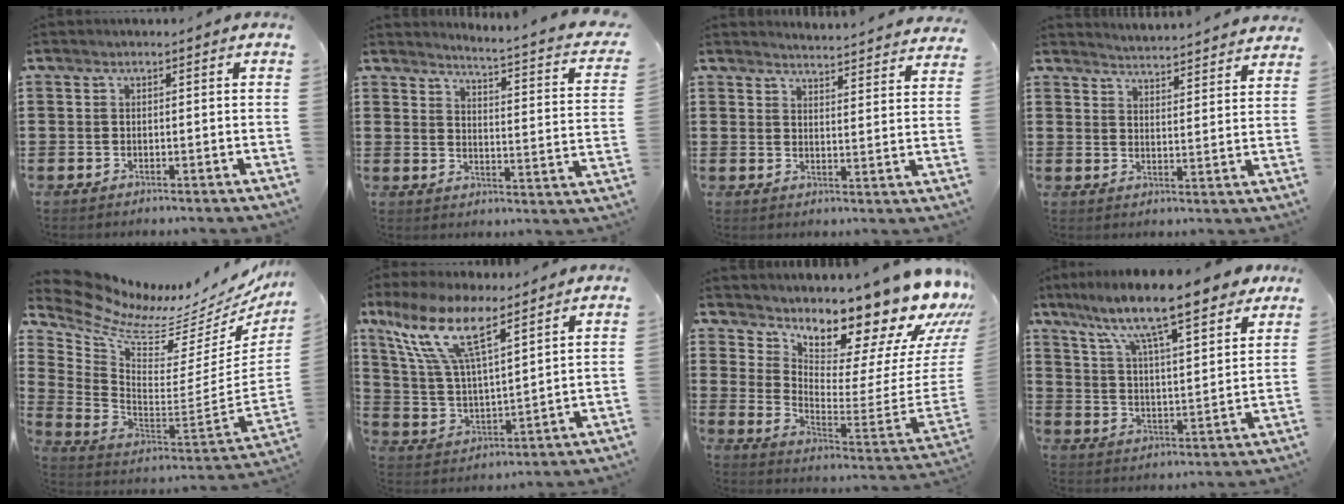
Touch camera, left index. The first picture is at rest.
{"total": 3.0, "force": [2.4, -0.8, 1.5], "torque": [-0.040, -0.038, 0.027]}
{"total": 4.0, "force": [3.9, -0.5, 0.1], "torque": [-0.011, -0.033, 0.067]}
{"total": 4.1, "force": [4.0, -0.7, -0.1], "torque": [-0.016, -0.032, 0.069]}
{"total": 6.3, "force": [5.4, 1.6, 2.8], "torque": [-0.091, -0.068, 0.090]}
{"total": 12.1, "force": [8.5, 3.0, 8.0], "torque": [-0.193, -0.025, 0.151]}
{"total": 11.5, "force": [10.6, 1.7, 4.0], "torque": [-0.059, -0.120, 0.170]}
{"total": 10.8, "force": [8.8, 1.3, 6.1], "torque": [-0.143, -0.050, 0.143]}